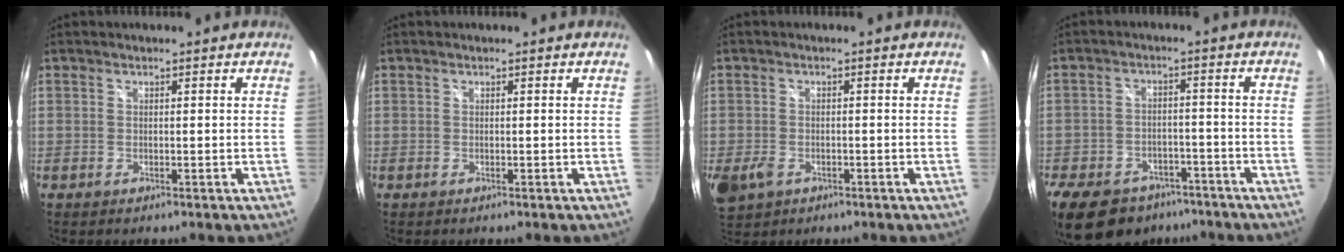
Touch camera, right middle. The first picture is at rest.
{"total": 0.0}
{"total": 6.5, "force": [-2.9, 4.4, 3.8], "torque": [-0.094, -0.017, -0.049]}
{"total": 17.5, "force": [-12.3, 10.0, 7.4], "torque": [-0.190, -0.003, -0.175]}